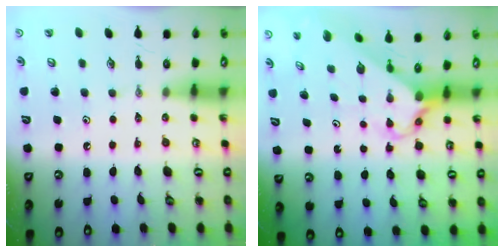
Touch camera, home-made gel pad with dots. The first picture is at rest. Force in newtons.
{"total": 2.6, "press": 2.6, "slide": 0.3}